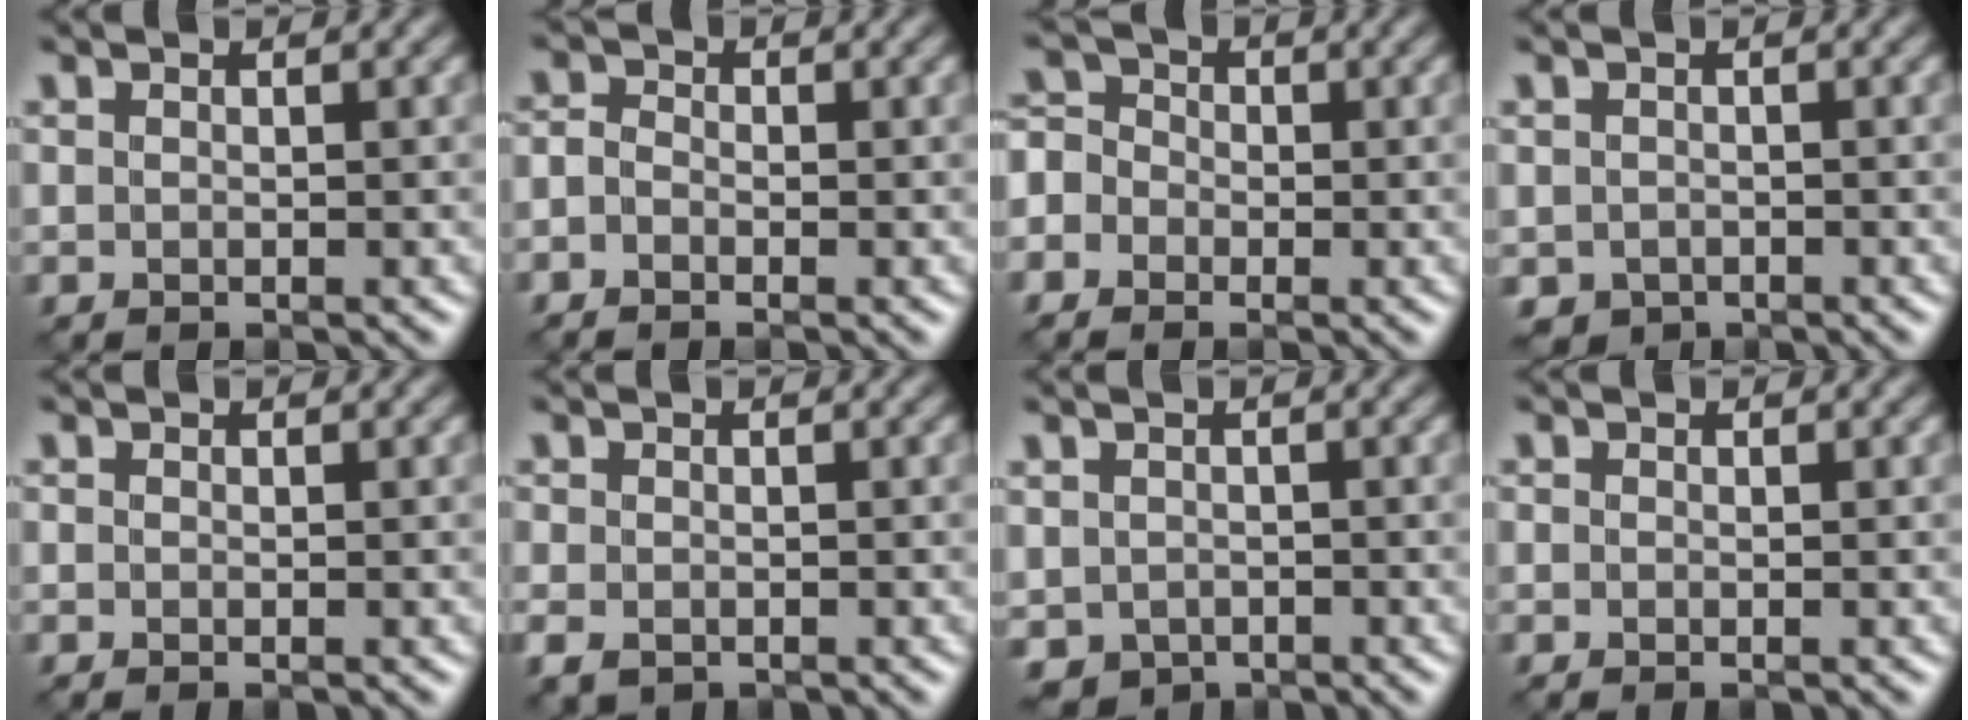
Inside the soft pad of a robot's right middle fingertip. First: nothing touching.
{"total": 1.3, "force": [-0.8, 0.8, 0.6], "torque": [-0.013, 0.003, -0.023]}
{"total": 4.0, "force": [-1.6, 3.5, 1.1], "torque": [-0.009, 0.014, -0.055]}
{"total": 1.6, "force": [-0.9, 1.2, 0.4], "torque": [-0.010, -0.007, -0.020]}
{"total": 0.0}
{"total": 1.5, "force": [-0.7, 1.1, 0.7], "torque": [-0.018, -0.008, -0.018]}
{"total": 2.6, "force": [-1.2, 2.0, 1.1], "torque": [-0.028, -0.007, -0.026]}
{"total": 0.0}